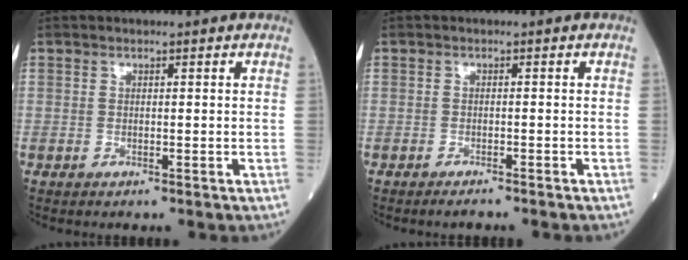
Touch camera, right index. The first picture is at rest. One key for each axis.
{"total": 1.8, "fx": -1.7, "fy": 0.1, "fz": 0.8, "tx": -0.009, "ty": -0.001, "tz": -0.022}